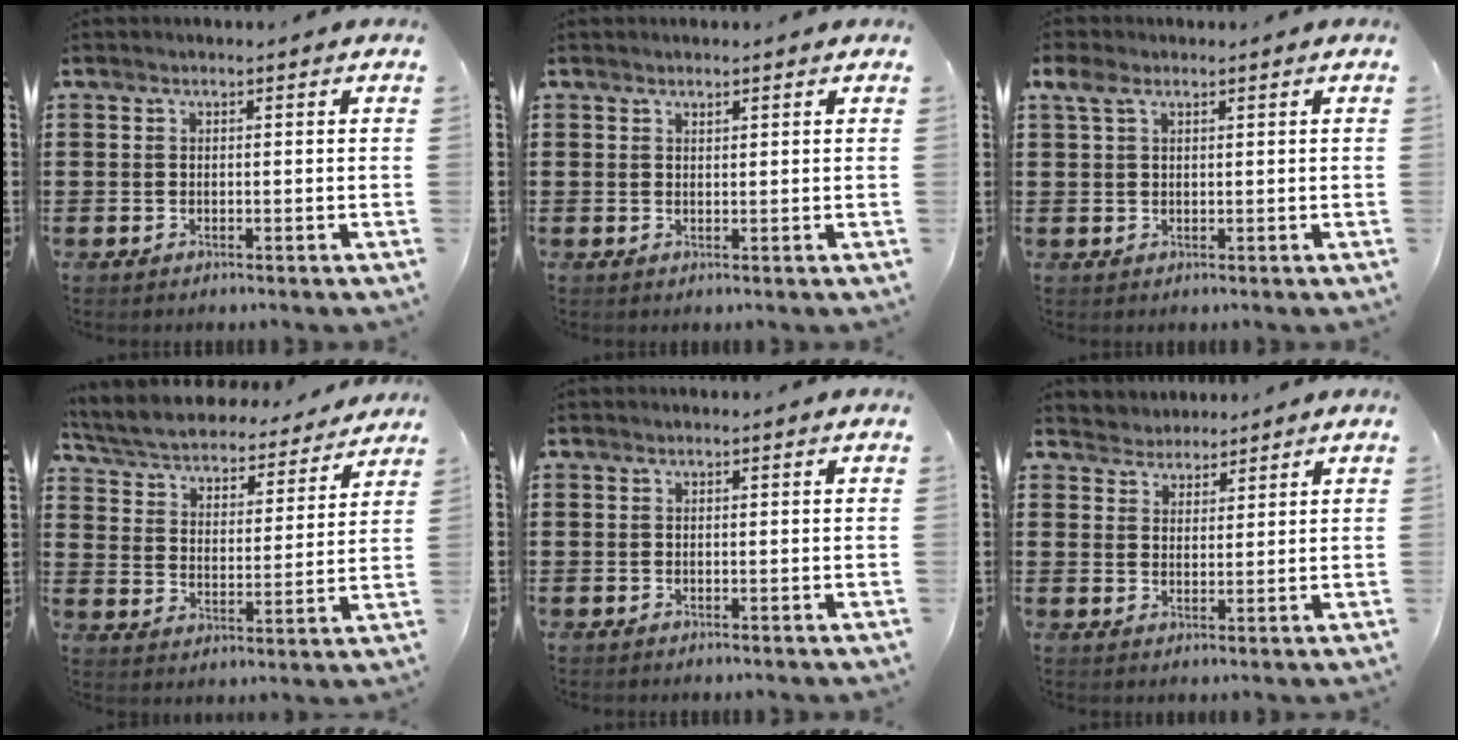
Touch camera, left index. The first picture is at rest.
{"total": 1.0, "force": [0.8, 0.4, 0.3], "torque": [-0.007, 0.001, 0.016]}
{"total": 2.5, "force": [1.2, 1.3, 1.7], "torque": [-0.039, 0.006, 0.021]}
{"total": 4.5, "force": [4.4, 0.3, 0.7], "torque": [-0.038, -0.038, 0.068]}
{"total": 0.0}
{"total": 3.1, "force": [2.8, 1.3, -0.6], "torque": [-0.002, -0.002, 0.052]}